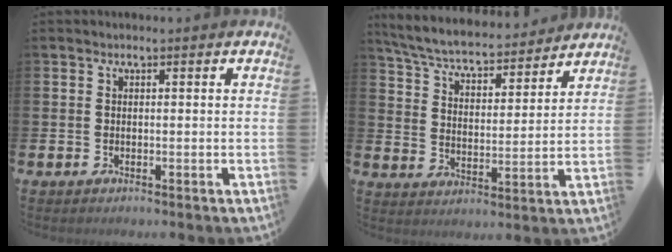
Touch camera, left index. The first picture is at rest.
{"total": 6.3, "force": [5.9, 1.1, 1.8], "torque": [-0.066, -0.046, 0.098]}